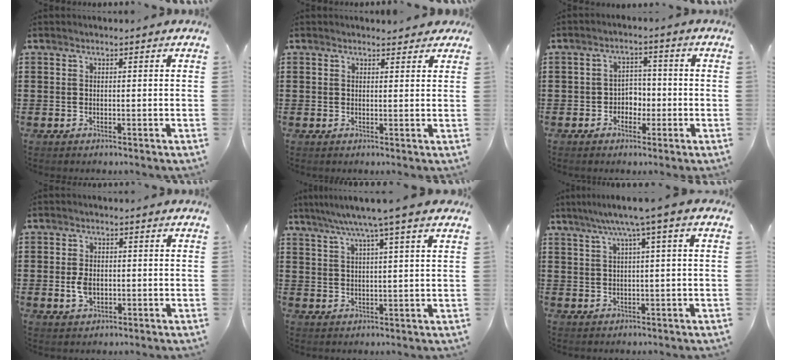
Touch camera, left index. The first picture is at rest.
{"total": 1.8, "force": [1.6, 0.6, 0.6], "torque": [-0.007, 0.002, 0.028]}
{"total": 3.1, "force": [-1.4, 2.5, 1.1], "torque": [-0.031, 0.007, -0.034]}
{"total": 3.3, "force": [-0.3, 2.1, 2.5], "torque": [-0.055, 0.002, -0.008]}
{"total": 6.3, "force": [4.6, -0.6, 4.2], "torque": [-0.094, -0.010, 0.076]}
{"total": 4.6, "force": [1.8, -0.6, 4.2], "torque": [-0.085, -0.003, 0.025]}